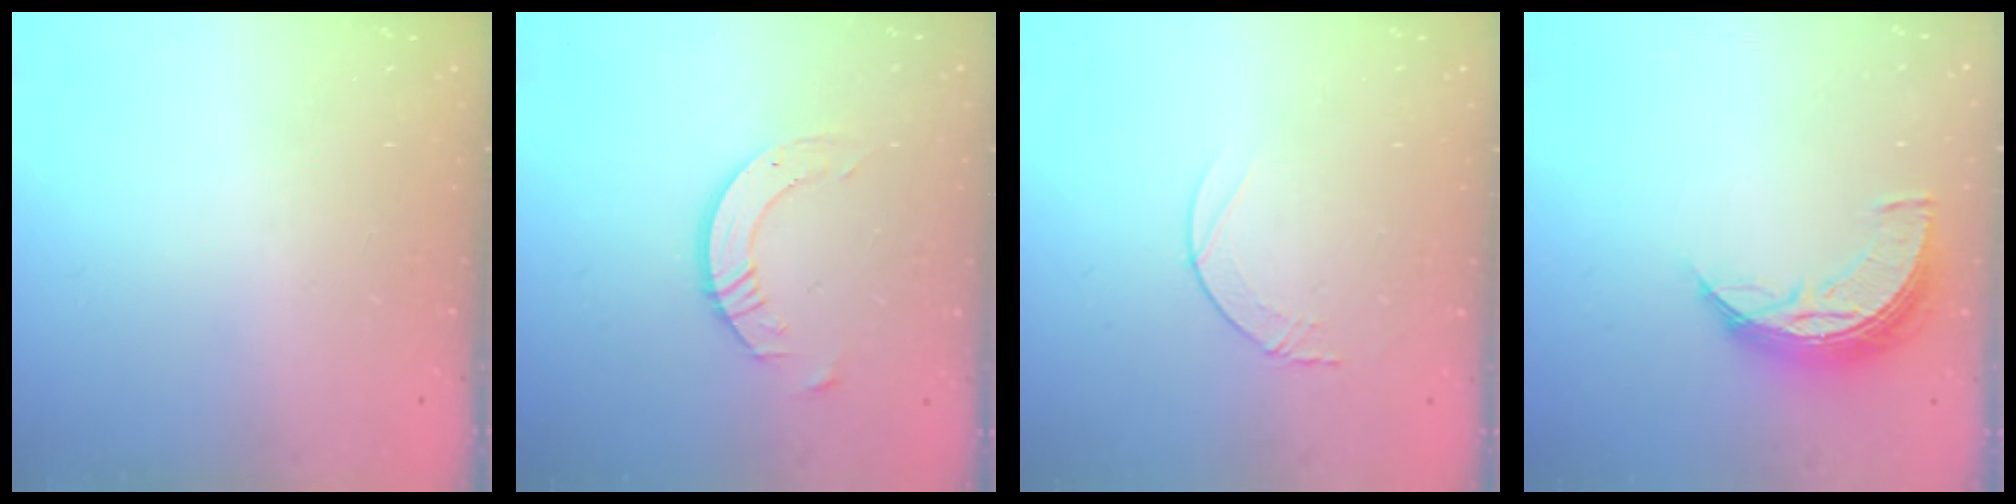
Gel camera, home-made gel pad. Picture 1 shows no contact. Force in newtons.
{"total": 8.0, "press": 7.9, "slide": 0.7}
{"total": 4.2, "press": 4.2, "slide": 0.5}
{"total": 10.1, "press": 10.1, "slide": 0.6}